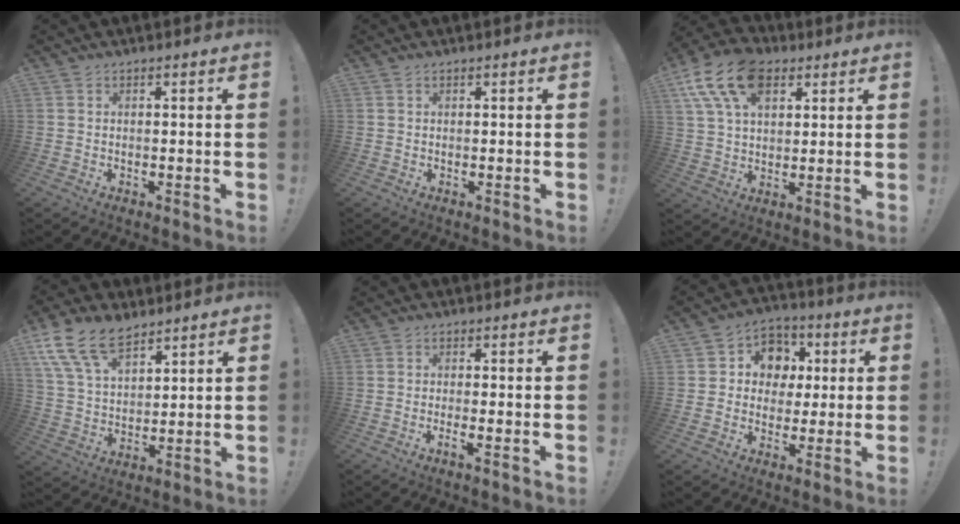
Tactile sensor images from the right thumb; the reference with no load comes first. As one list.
[{"total": 0.0}, {"total": 16.3, "force": [7.6, 10.3, 10.1], "torque": [-0.196, -0.021, 0.142]}, {"total": 14.4, "force": [9.8, 7.6, 7.3], "torque": [-0.154, -0.042, 0.187]}, {"total": 2.4, "force": [-0.6, -0.3, 2.3], "torque": [-0.039, -0.008, -0.010]}, {"total": 9.6, "force": [1.5, 9.1, 2.9], "torque": [-0.037, -0.002, 0.035]}]